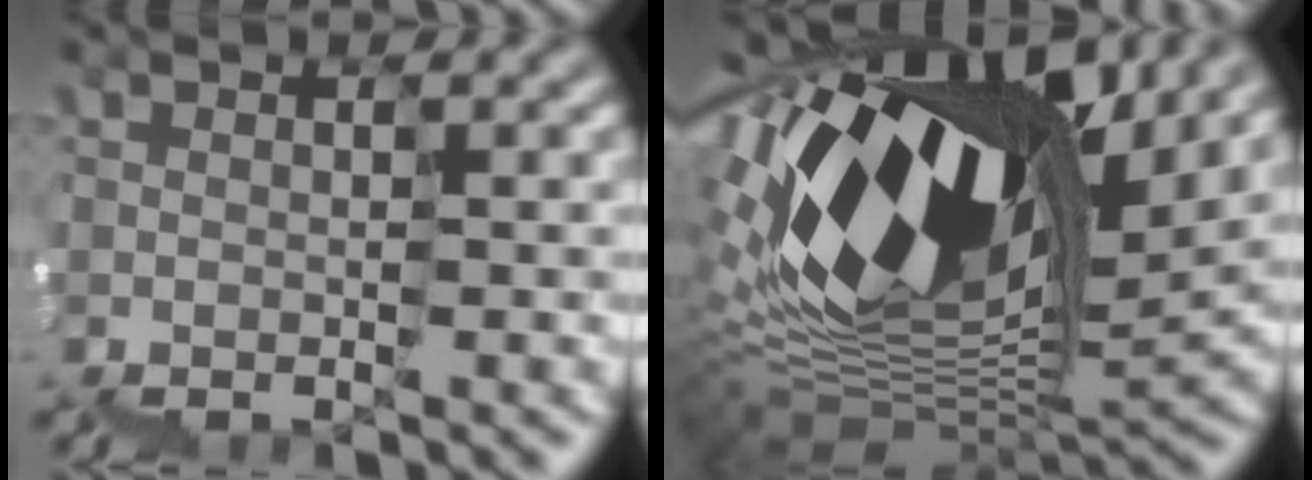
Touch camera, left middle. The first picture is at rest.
{"total": 15.9, "force": [5.1, 8.0, 12.8], "torque": [-0.242, 0.039, 0.077]}